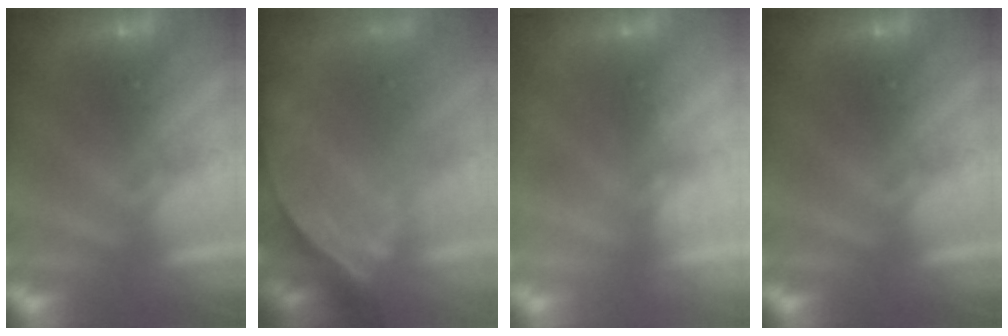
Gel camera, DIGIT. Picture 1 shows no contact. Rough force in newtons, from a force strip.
{"total": 11.7}
{"total": 2.0}
{"total": 0.0}